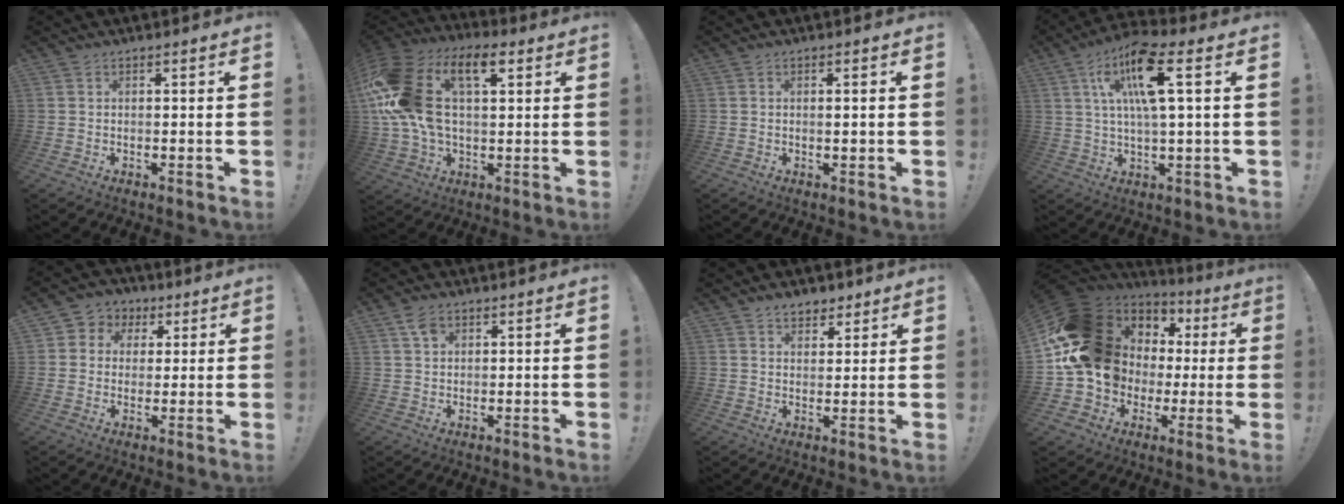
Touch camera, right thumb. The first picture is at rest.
{"total": 21.6, "force": [6.6, 12.4, 16.4], "torque": [-0.321, -0.020, 0.111]}
{"total": 1.4, "force": [0.1, -0.1, 1.4], "torque": [-0.012, -0.005, -0.003]}
{"total": 14.7, "force": [5.2, 3.0, 13.4], "torque": [-0.228, -0.004, 0.079]}
{"total": 6.0, "force": [0.6, 5.8, 1.4], "torque": [-0.013, 0.001, 0.015]}
{"total": 3.4, "force": [1.9, 2.2, 1.8], "torque": [-0.024, -0.006, 0.034]}
{"total": 5.0, "force": [3.7, 3.2, 1.0], "torque": [-0.003, -0.023, 0.068]}
{"total": 20.6, "force": [3.9, 16.7, 11.4], "torque": [-0.180, -0.028, 0.118]}